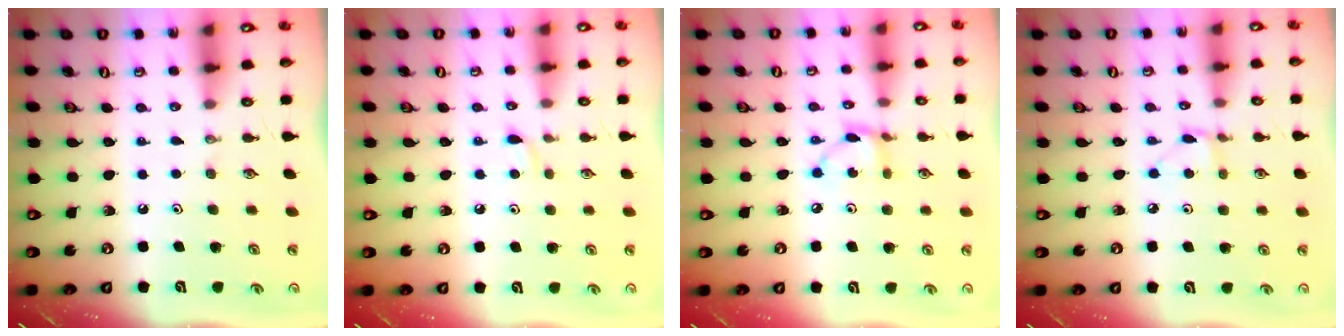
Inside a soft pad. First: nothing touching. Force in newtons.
{"total": 3.9, "press": 3.8, "slide": 0.5}
{"total": 5.8, "press": 5.8, "slide": 0.2}
{"total": 3.5, "press": 3.5, "slide": 0.4}